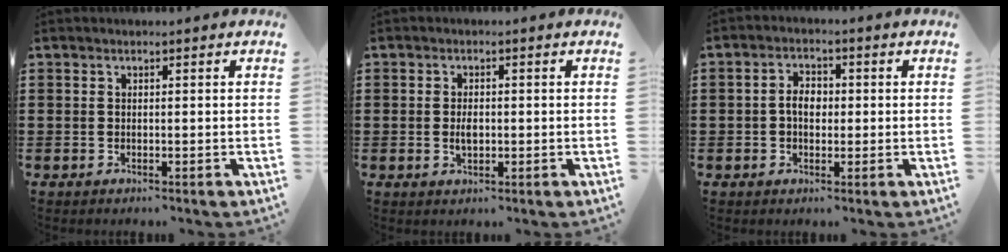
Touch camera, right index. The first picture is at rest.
{"total": 2.3, "force": [-0.2, 1.2, 1.9], "torque": [-0.038, 0.002, -0.003]}
{"total": 3.3, "force": [-0.2, 2.1, 2.5], "torque": [-0.049, 0.008, -0.006]}